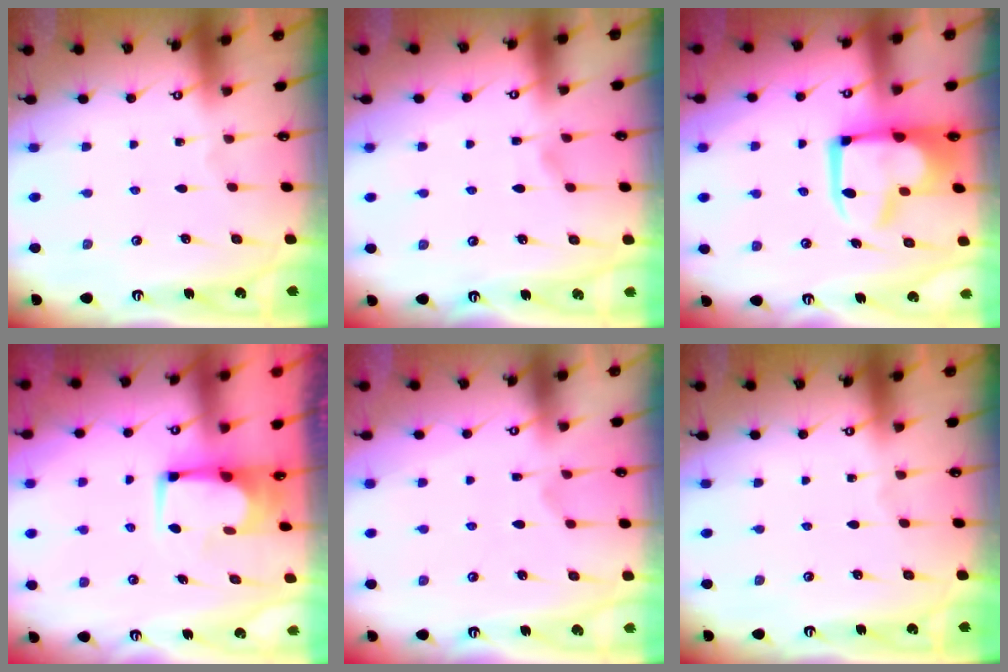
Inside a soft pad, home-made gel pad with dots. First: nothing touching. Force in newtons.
{"total": 3.1, "press": 3.1, "slide": 0.4}
{"total": 13.7, "press": 13.7, "slide": 1.1}
{"total": 3.0, "press": 3.0, "slide": 0.2}
{"total": 2.9, "press": 2.6, "slide": 1.3}
{"total": 0.0}